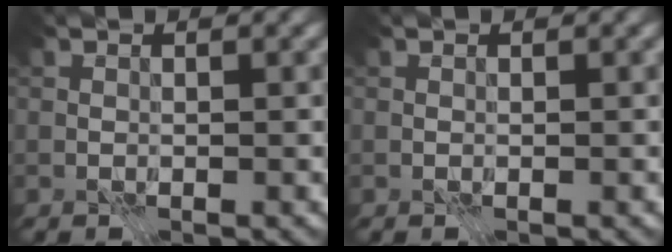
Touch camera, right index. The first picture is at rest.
{"total": 0.0}